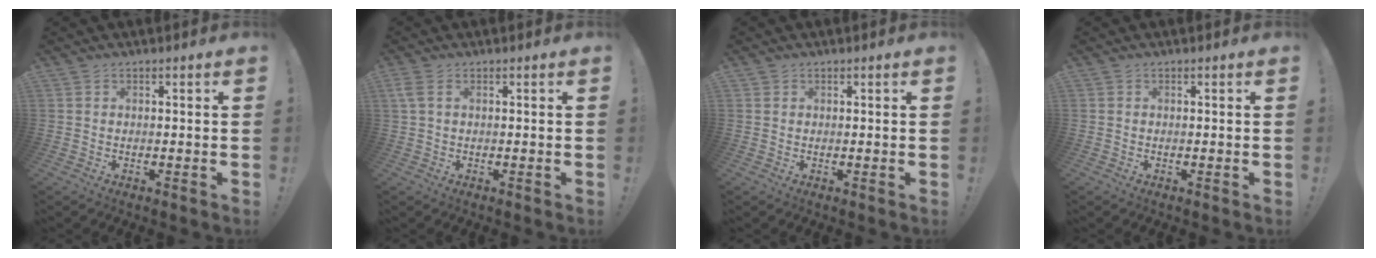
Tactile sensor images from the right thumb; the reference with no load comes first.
{"total": 2.5, "force": [0.9, 0.8, 2.2], "torque": [-0.050, 0.004, 0.019]}
{"total": 0.5, "force": [0.3, 0.4, 0.0], "torque": [0.001, 0.001, 0.006]}
{"total": 0.0}